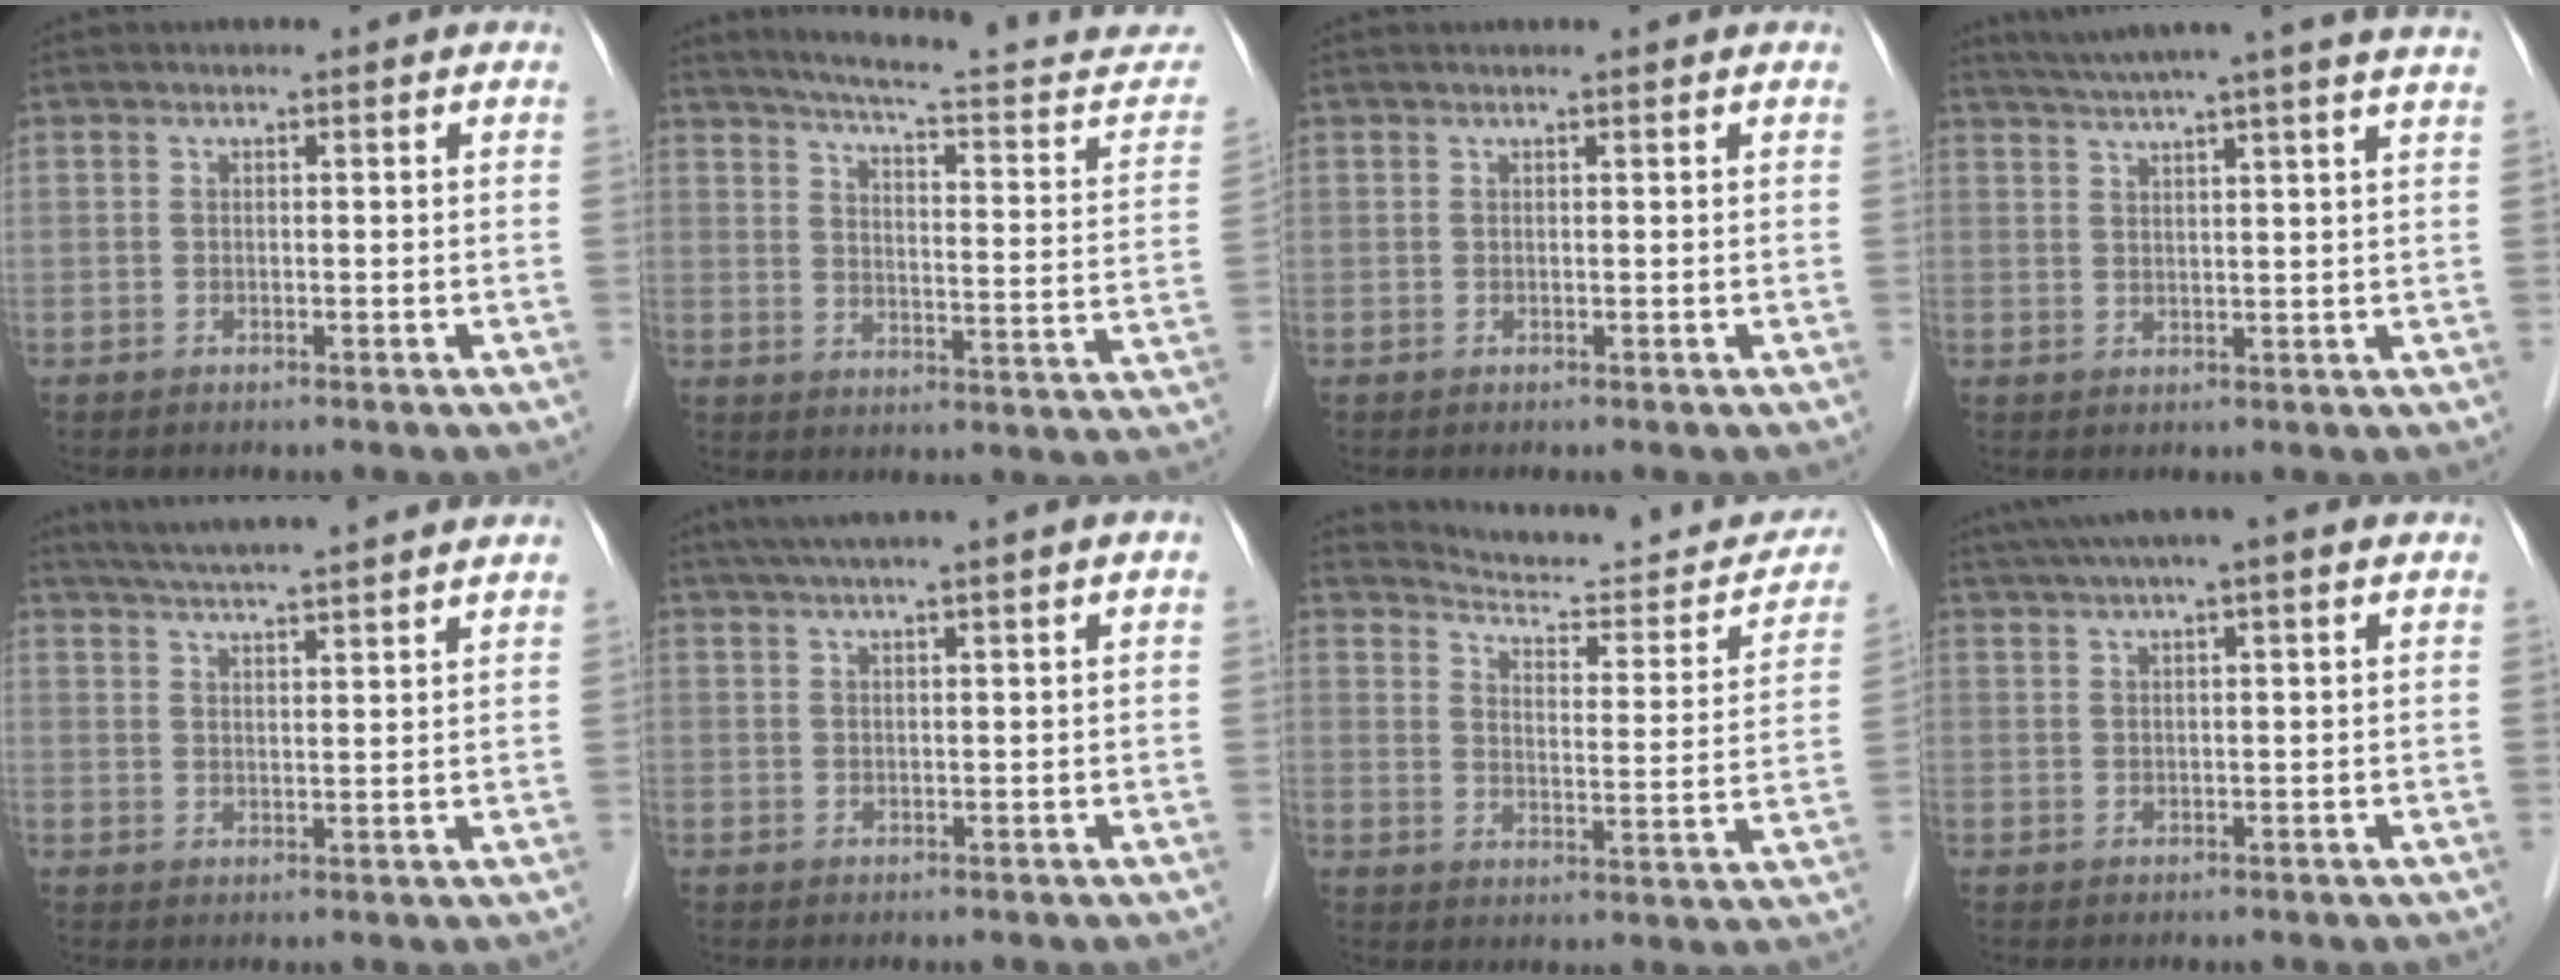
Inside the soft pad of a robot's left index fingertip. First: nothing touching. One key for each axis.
{"total": 21.5, "fx": 19.8, "fy": 1.5, "fz": 8.2, "tx": -0.107, "ty": -0.059, "tz": 0.241}
{"total": 0.8, "fx": 0.7, "fy": -0.1, "fz": 0.4, "tx": -0.008, "ty": 0.006, "tz": 0.013}
{"total": 15.7, "fx": 13.6, "fy": -1.6, "fz": 7.5, "tx": -0.130, "ty": 0.003, "tz": 0.174}
{"total": 14.0, "fx": 12.6, "fy": 0.1, "fz": 6.2, "tx": -0.107, "ty": 0.028, "tz": 0.172}
{"total": 6.1, "fx": 4.6, "fy": -1.2, "fz": 3.9, "tx": -0.057, "ty": 0.028, "tz": 0.076}
{"total": 17.2, "fx": 16.6, "fy": 3.1, "fz": 3.4, "tx": -0.025, "ty": -0.046, "tz": 0.204}
{"total": 8.1, "fx": 6.2, "fy": -0.2, "fz": 5.2, "tx": -0.091, "ty": 0.037, "tz": 0.090}